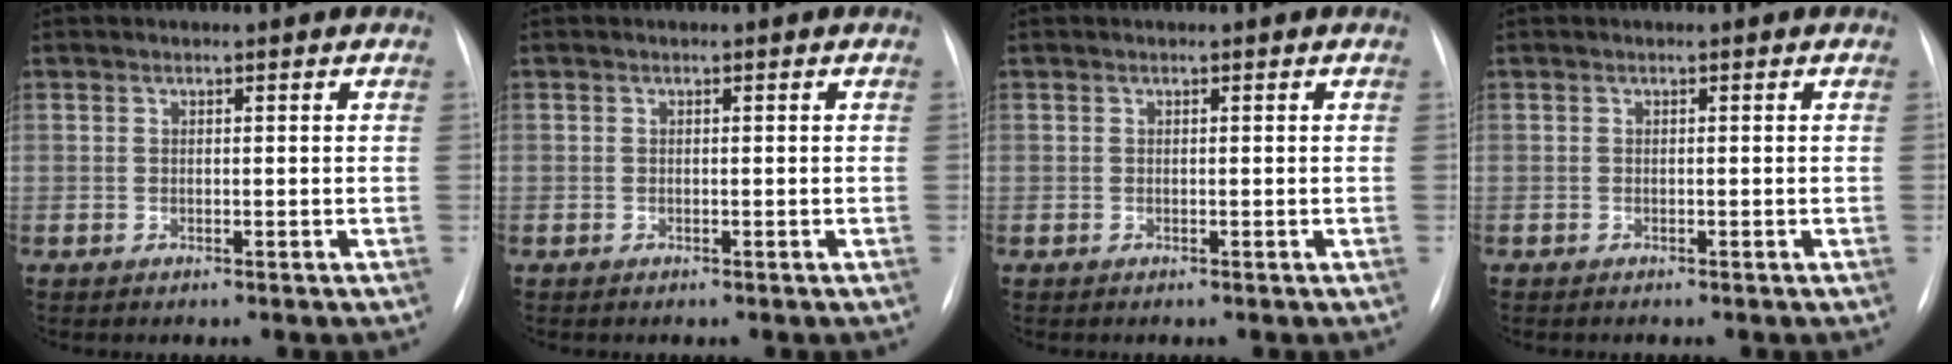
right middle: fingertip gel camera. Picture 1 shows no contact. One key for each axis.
{"total": 0.0}
{"total": 0.0}
{"total": 0.0}